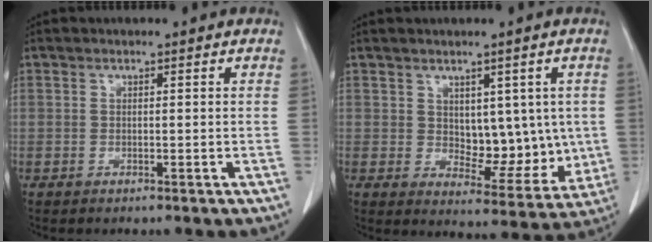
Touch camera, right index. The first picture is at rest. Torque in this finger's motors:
{"motor_torque": [0.15, 0.14, 0.11, 0.01]}